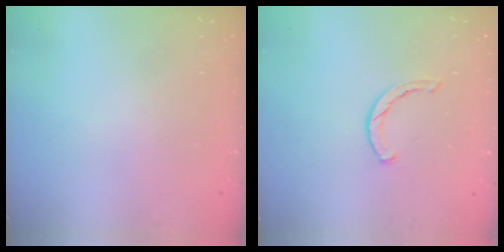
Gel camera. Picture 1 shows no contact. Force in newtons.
{"total": 2.3, "press": 2.3, "slide": 0.4}